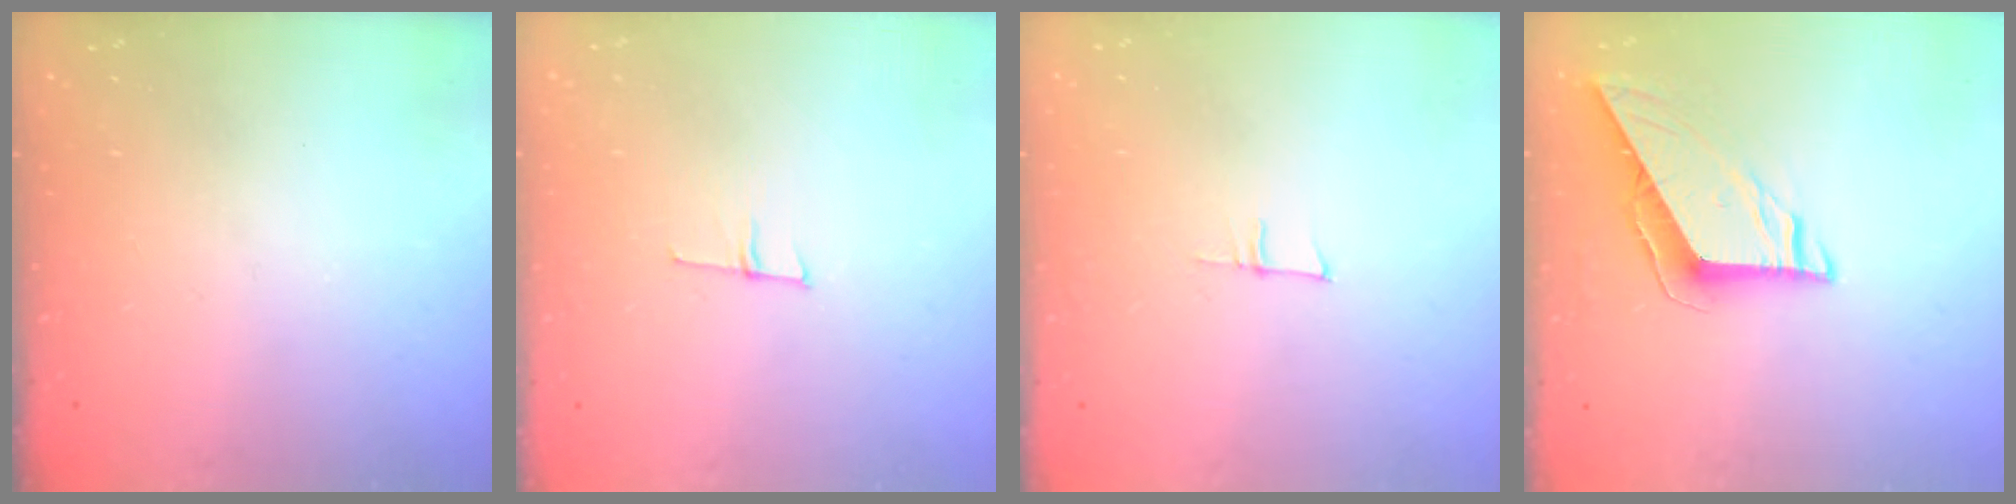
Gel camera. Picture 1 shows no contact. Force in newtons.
{"total": 4.4, "press": 4.3, "slide": 1.0}
{"total": 4.8, "press": 4.8, "slide": 0.3}
{"total": 7.6, "press": 7.6, "slide": 0.2}